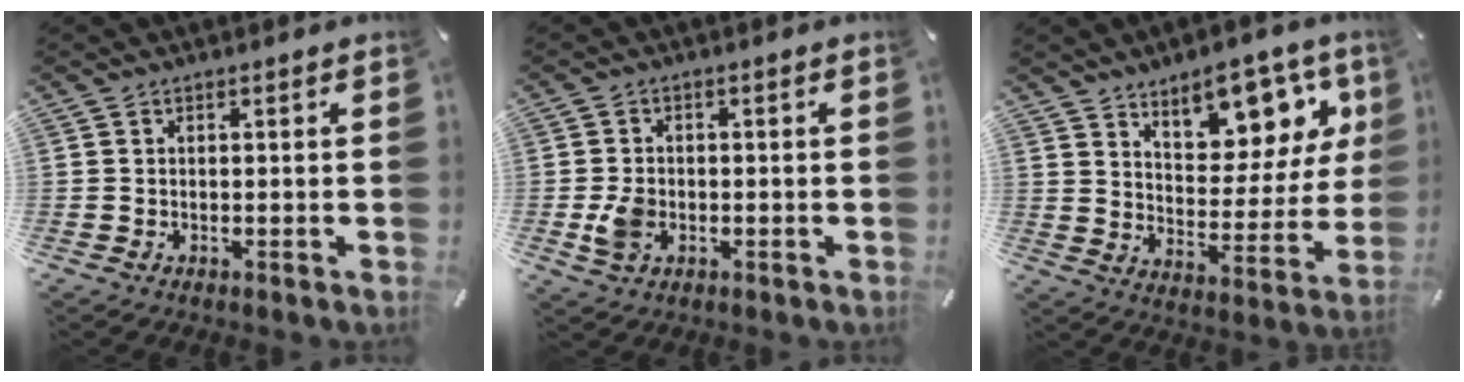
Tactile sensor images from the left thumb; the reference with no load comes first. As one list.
[{"total": 5.2, "force": [-1.1, 4.1, 3.1], "torque": [-0.065, -0.003, -0.022]}, {"total": 14.6, "force": [10.7, 7.3, 6.7], "torque": [-0.080, -0.086, 0.187]}]